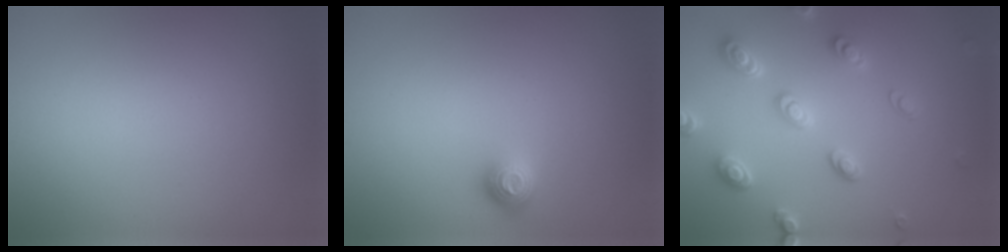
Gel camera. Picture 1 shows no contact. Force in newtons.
{"total": 1.4, "press": 1.1, "slide": 0.9}
{"total": 4.4, "press": 3.6, "slide": 2.5}